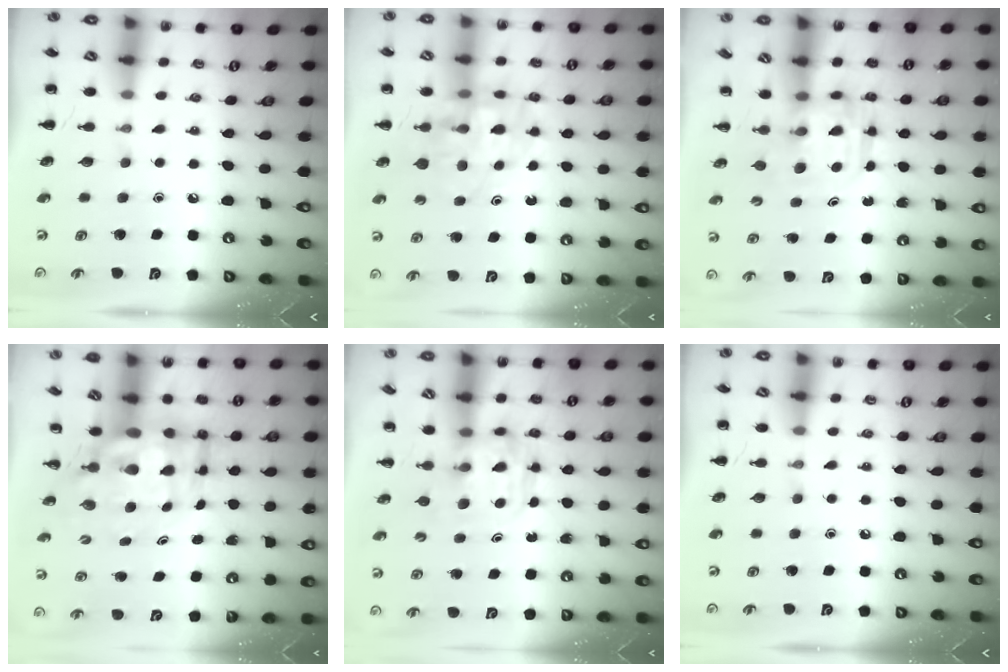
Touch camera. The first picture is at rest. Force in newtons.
{"total": 12.0, "press": 11.5, "slide": 3.3}
{"total": 3.1, "press": 3.1, "slide": 0.2}
{"total": 7.6, "press": 7.2, "slide": 2.4}
{"total": 3.8, "press": 3.7, "slide": 0.2}
{"total": 0.0}